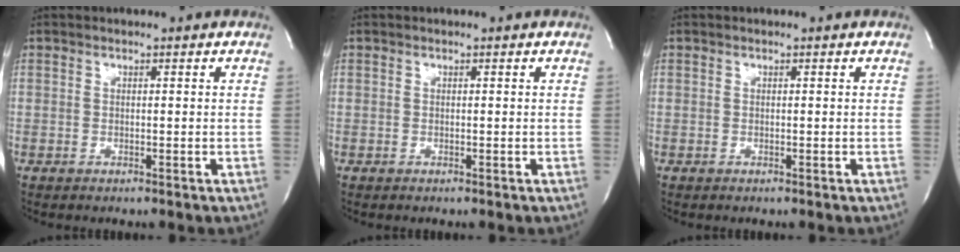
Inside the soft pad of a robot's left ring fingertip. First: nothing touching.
{"total": 0.0}
{"total": 0.0}